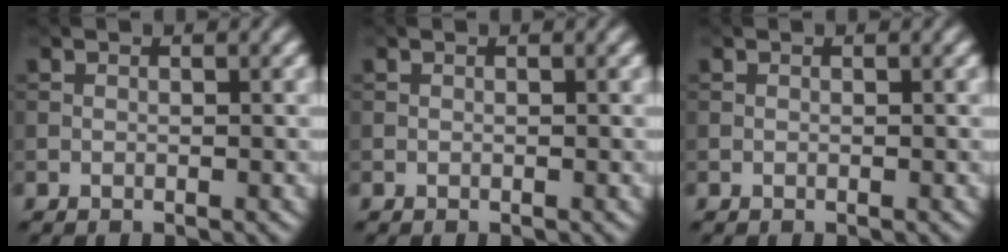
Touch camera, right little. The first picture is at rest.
{"total": 0.0}
{"total": 0.0}